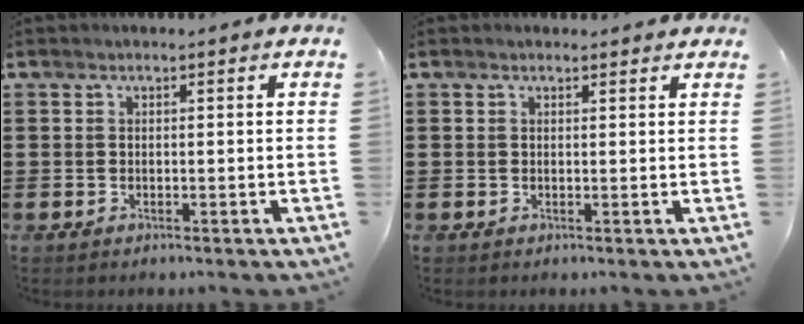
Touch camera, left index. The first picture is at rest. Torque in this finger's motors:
{"motor_torque": [2.14, 0.00, -0.09, -0.17]}